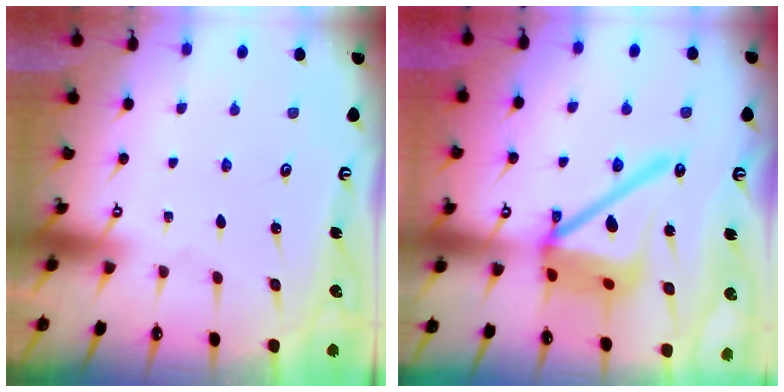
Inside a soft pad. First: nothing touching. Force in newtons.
{"total": 19.3, "press": 19.1, "slide": 2.4}